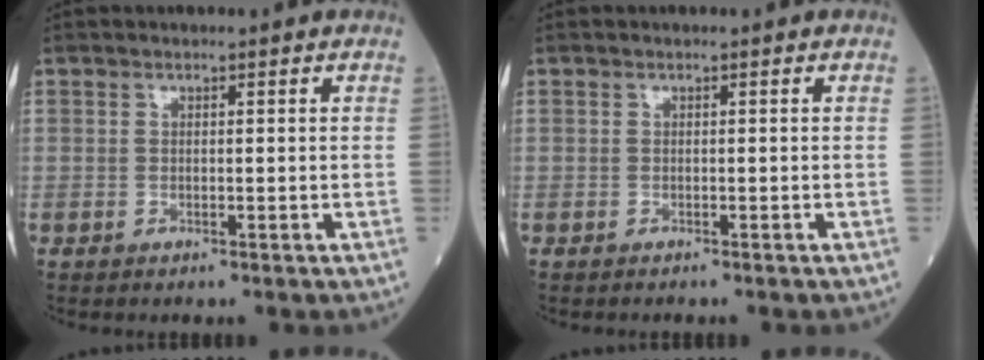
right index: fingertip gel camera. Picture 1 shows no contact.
{"total": 0.8, "force": [-0.7, 0.1, 0.3], "torque": [-0.005, -0.002, -0.012]}